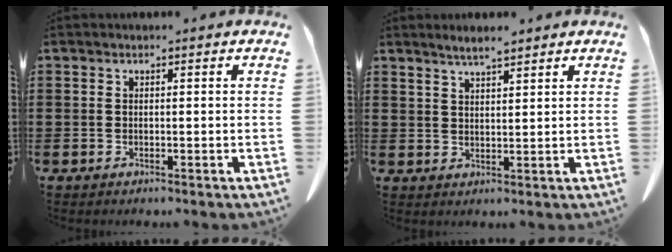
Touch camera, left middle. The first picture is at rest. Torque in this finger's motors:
{"motor_torque": [0.70, -0.44, 0.22, 0.02]}